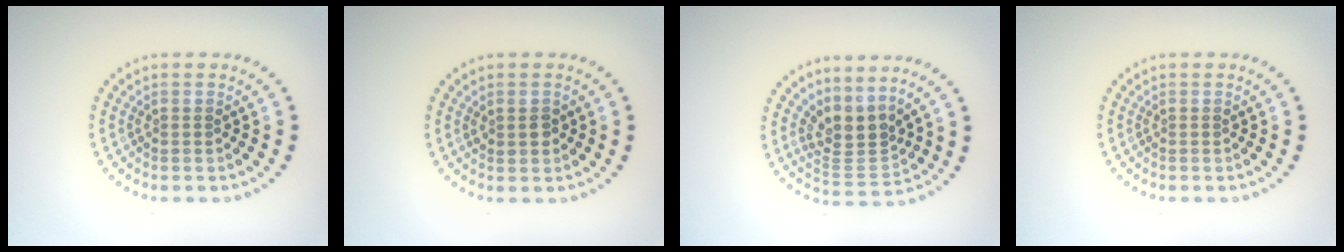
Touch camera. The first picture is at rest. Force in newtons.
{"total": 1.4, "press": 1.3, "slide": 0.3}
{"total": 3.3, "press": 2.5, "slide": 2.2}
{"total": 0.0}